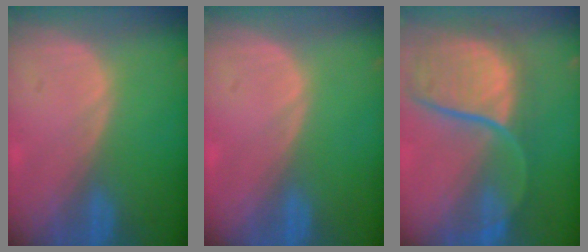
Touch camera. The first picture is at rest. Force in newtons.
{"total": 0.0}
{"total": 12.1, "press": 9.8, "slide": 7.1}